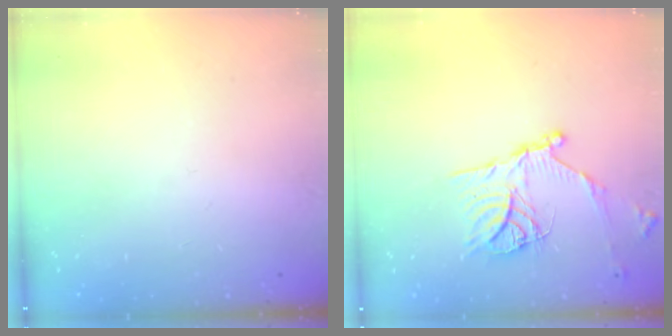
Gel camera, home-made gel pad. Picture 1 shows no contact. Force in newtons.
{"total": 15.6, "press": 15.5, "slide": 1.4}